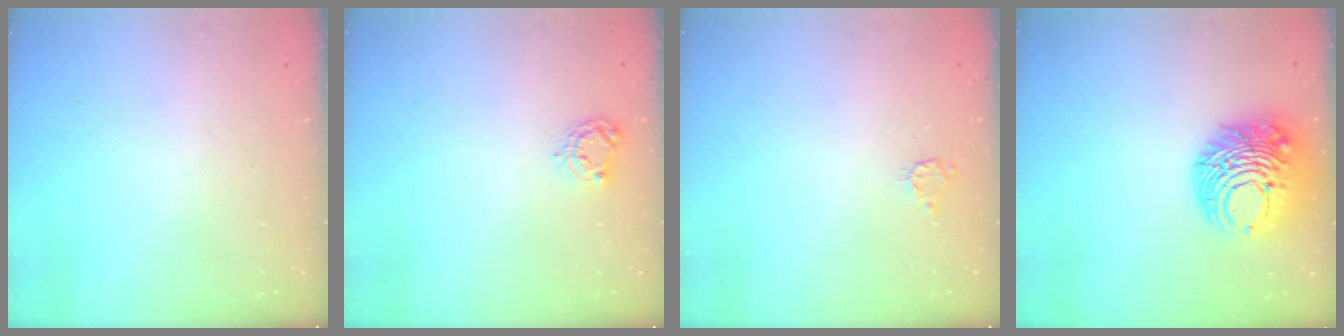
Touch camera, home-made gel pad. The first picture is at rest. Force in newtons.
{"total": 4.7, "press": 4.7, "slide": 0.4}
{"total": 3.6, "press": 3.6, "slide": 0.4}
{"total": 14.1, "press": 13.9, "slide": 1.9}